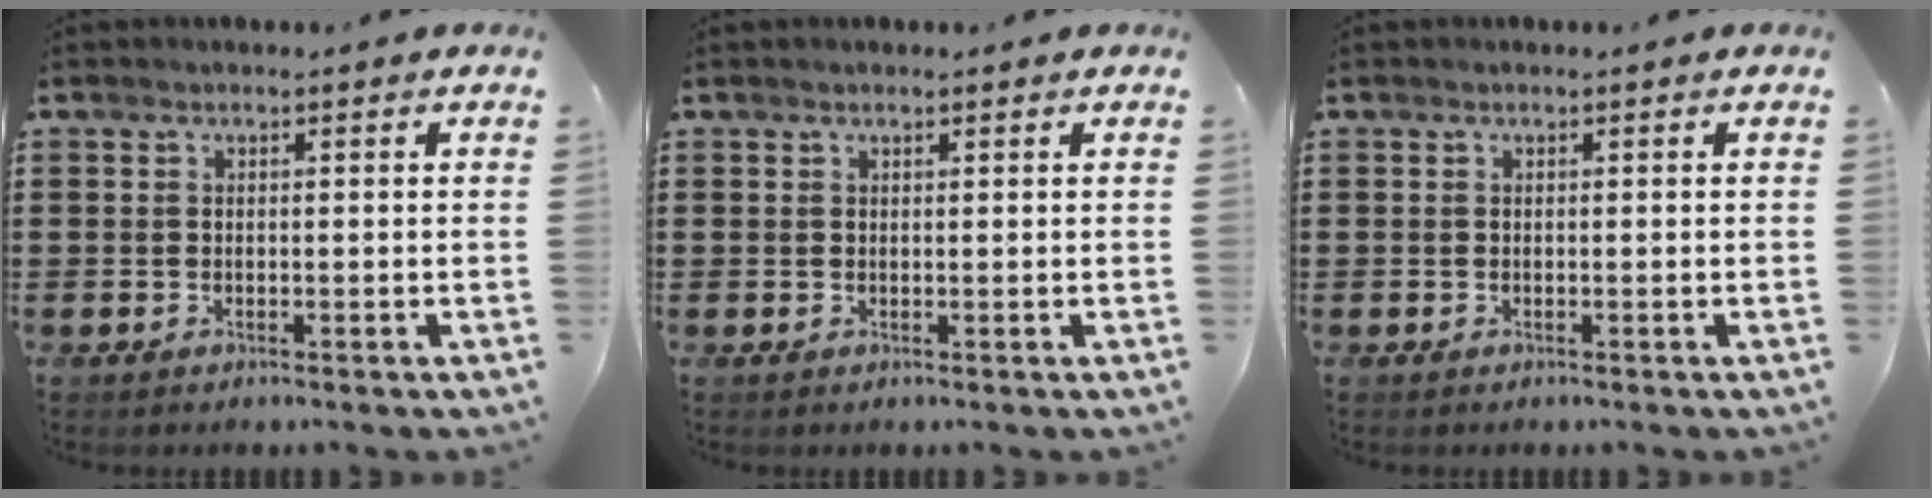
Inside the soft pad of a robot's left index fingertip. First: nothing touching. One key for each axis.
{"total": 0.5, "fx": 0.4, "fy": 0.1, "fz": 0.3, "tx": -0.006, "ty": 0.001, "tz": 0.008}
{"total": 0.0}